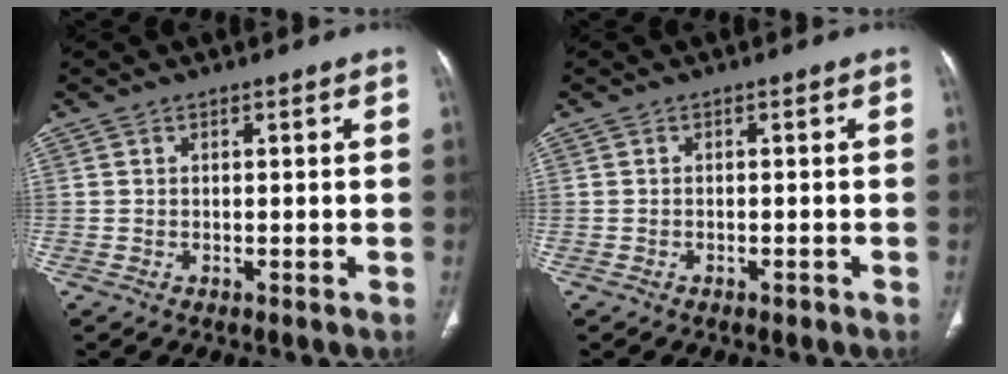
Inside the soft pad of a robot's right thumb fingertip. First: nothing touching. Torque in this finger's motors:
{"motor_torque": [-0.33, 0.20, -0.28, 0.17, 0.02]}